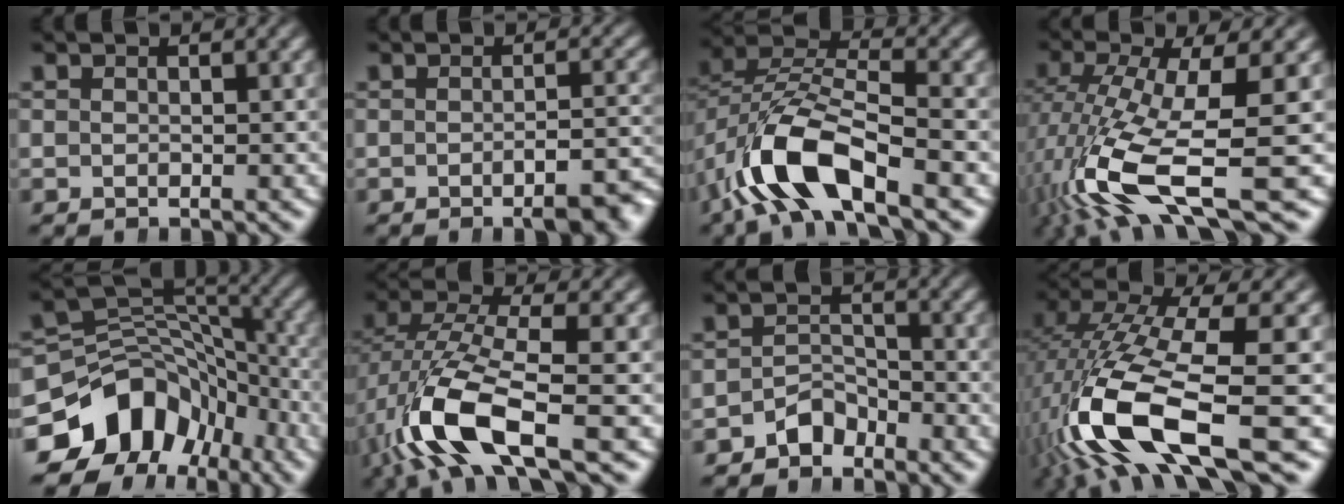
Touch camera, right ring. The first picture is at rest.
{"total": 4.9, "force": [-3.0, 1.3, 3.6], "torque": [-0.037, -0.003, -0.048]}
{"total": 8.2, "force": [-1.3, 5.4, 6.1], "torque": [-0.140, -0.018, -0.020]}
{"total": 8.9, "force": [-3.1, 3.1, 7.7], "torque": [-0.169, -0.048, -0.023]}
{"total": 13.3, "force": [-4.6, 10.2, 7.2], "torque": [-0.115, -0.025, -0.069]}
{"total": 8.3, "force": [-1.7, 4.0, 7.0], "torque": [-0.160, -0.030, -0.015]}
{"total": 3.2, "force": [-2.6, 1.8, 0.8], "torque": [-0.013, -0.011, -0.043]}
{"total": 10.9, "force": [-2.8, 5.3, 9.1], "torque": [-0.213, -0.049, -0.021]}